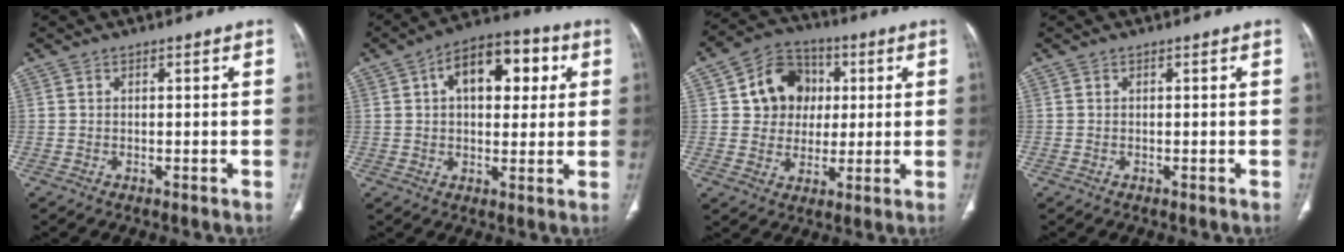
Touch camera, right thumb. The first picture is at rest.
{"total": 14.0, "force": [3.9, 8.0, 10.8], "torque": [-0.126, 0.019, 0.055]}
{"total": 11.8, "force": [2.5, 10.3, 5.2], "torque": [-0.041, 0.006, 0.038]}
{"total": 0.0}